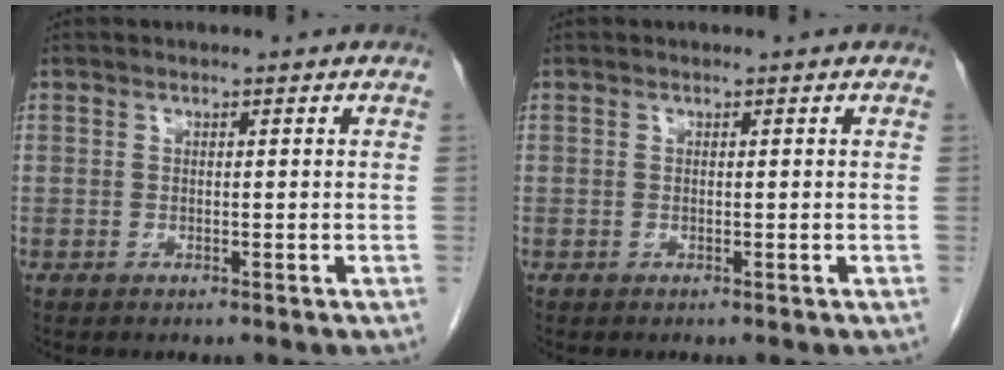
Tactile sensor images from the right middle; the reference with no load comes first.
{"total": 0.0}